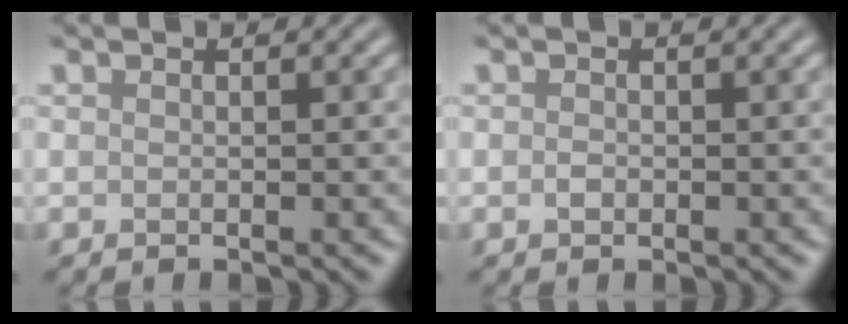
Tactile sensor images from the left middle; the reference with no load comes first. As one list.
[{"total": 0.6, "force": [-0.2, 0.5, 0.3], "torque": [-0.006, -0.001, -0.004]}]